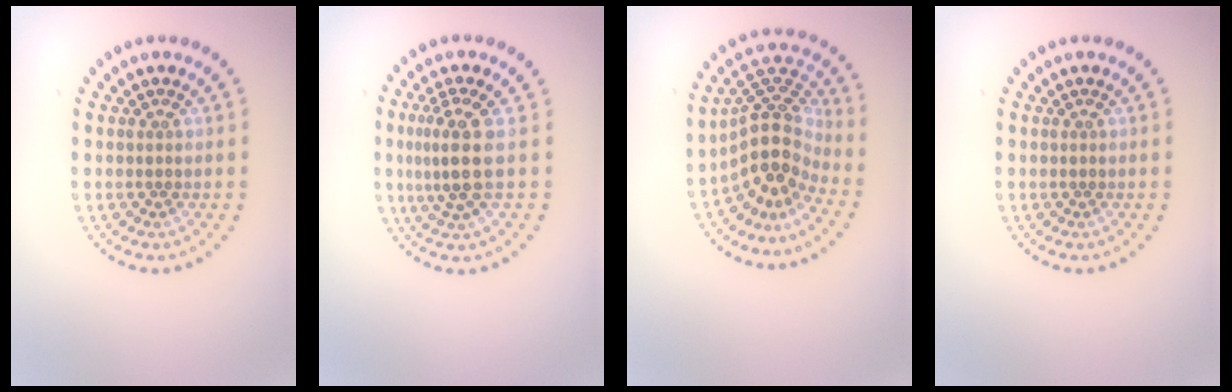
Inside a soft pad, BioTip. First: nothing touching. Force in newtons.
{"total": 3.5, "press": 2.9, "slide": 2.0}
{"total": 5.1, "press": 3.6, "slide": 3.6}
{"total": 0.0}